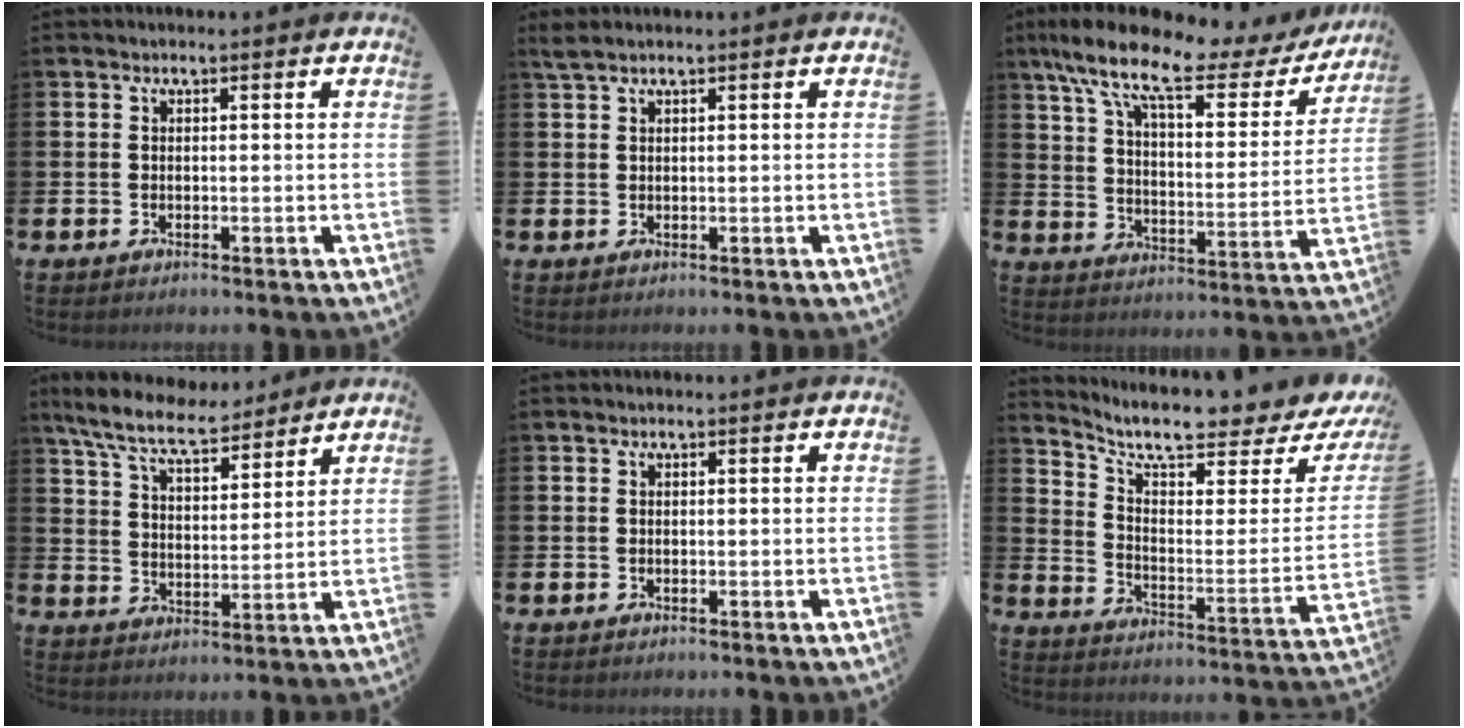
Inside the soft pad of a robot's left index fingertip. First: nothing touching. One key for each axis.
{"total": 1.5, "fx": 1.1, "fy": 0.2, "fz": 0.9, "tx": -0.015, "ty": 0.001, "tz": 0.020}
{"total": 11.9, "fx": 8.7, "fy": 3.7, "fz": 7.2, "tx": -0.160, "ty": -0.048, "tz": 0.141}
{"total": 8.3, "fx": 7.6, "fy": 1.6, "fz": 3.0, "tx": -0.090, "ty": -0.032, "tz": 0.138}
{"total": 0.0}
{"total": 9.1, "fx": 8.1, "fy": 1.8, "fz": 3.9, "tx": -0.083, "ty": -0.074, "tz": 0.131}